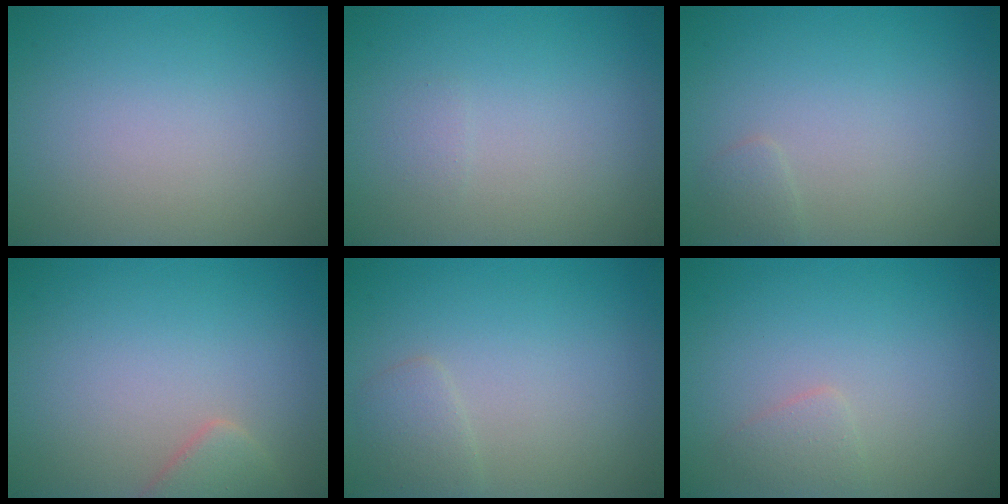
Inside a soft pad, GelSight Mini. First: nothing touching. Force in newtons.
{"total": 0.5, "press": 0.5, "slide": 0.1}
{"total": 0.8, "press": 0.8, "slide": 0.0}
{"total": 2.1, "press": 2.1, "slide": 0.2}
{"total": 1.4, "press": 1.4, "slide": 0.1}
{"total": 1.1, "press": 1.1, "slide": 0.0}